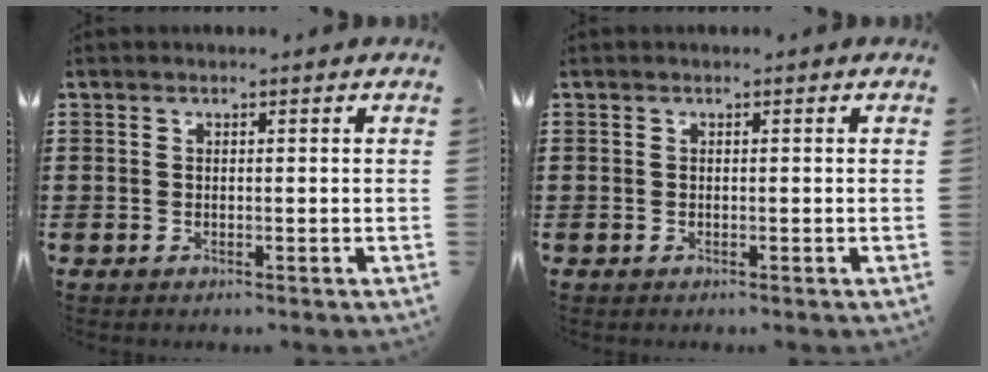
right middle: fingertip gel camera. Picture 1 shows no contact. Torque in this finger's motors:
{"motor_torque": [-0.01, 0.02, 0.00, -0.01]}